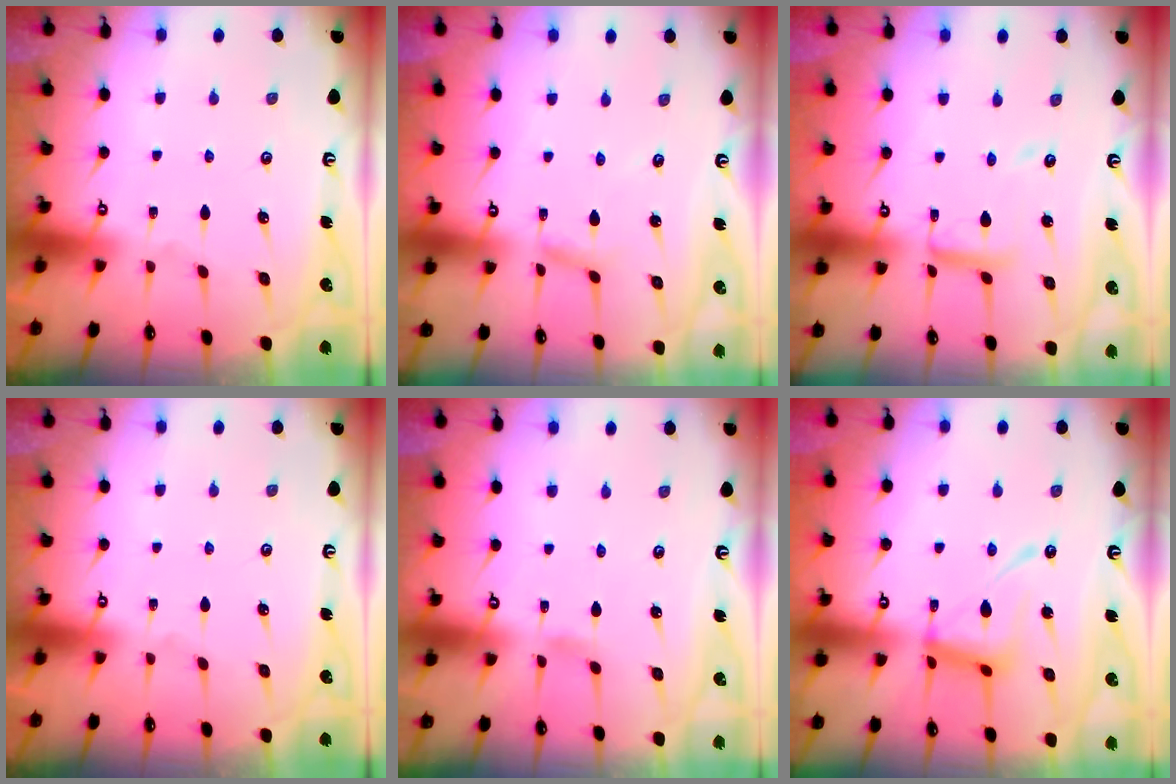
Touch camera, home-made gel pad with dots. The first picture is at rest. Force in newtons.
{"total": 4.0, "press": 4.0, "slide": 0.3}
{"total": 11.0, "press": 11.0, "slide": 1.2}
{"total": 0.0}
{"total": 2.8, "press": 2.8, "slide": 0.2}
{"total": 13.8, "press": 13.7, "slide": 1.2}